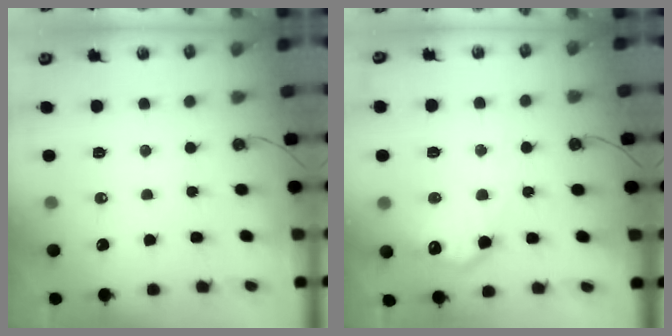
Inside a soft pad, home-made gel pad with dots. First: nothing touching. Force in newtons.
{"total": 14.6, "press": 14.6, "slide": 1.0}